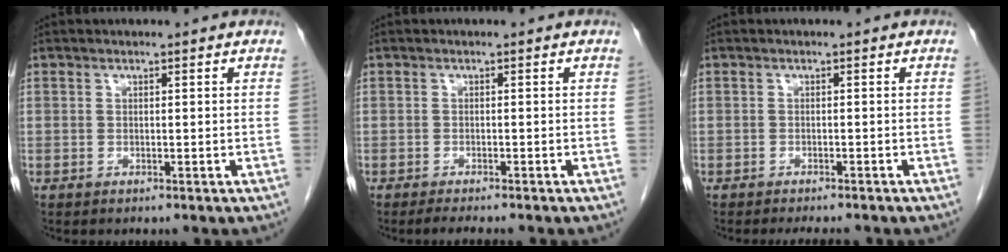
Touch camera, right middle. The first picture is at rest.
{"total": 3.5, "force": [-3.0, 0.3, 1.8], "torque": [-0.025, -0.006, -0.040]}
{"total": 4.1, "force": [-3.7, 0.7, 1.7], "torque": [-0.018, -0.006, -0.048]}